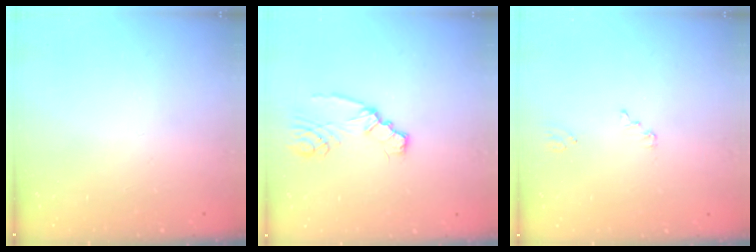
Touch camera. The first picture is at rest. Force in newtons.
{"total": 2.8, "press": 2.7, "slide": 0.6}
{"total": 1.0, "press": 1.0, "slide": 0.1}